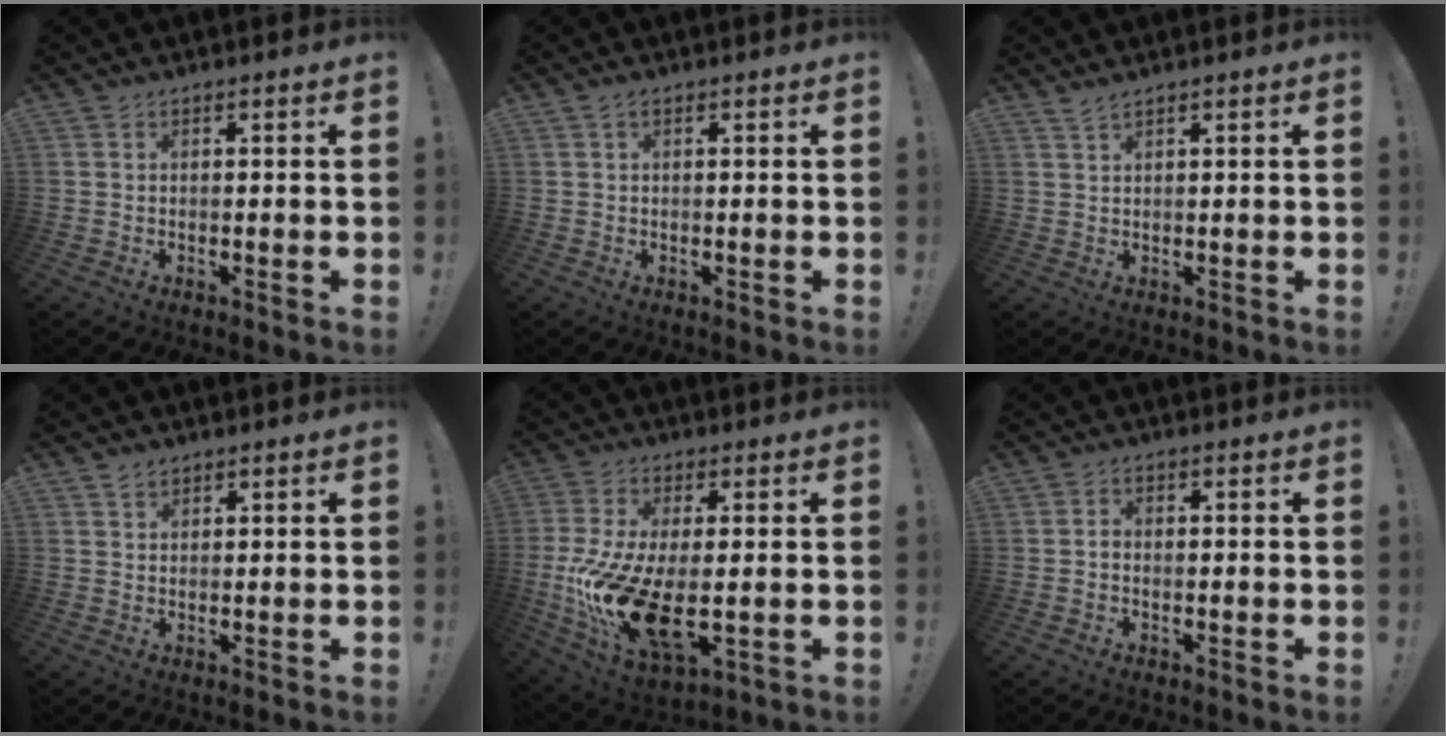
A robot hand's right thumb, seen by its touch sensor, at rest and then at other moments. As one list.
[{"total": 0.9, "force": [0.3, 0.5, 0.7], "torque": [-0.017, 0.003, 0.007]}, {"total": 1.8, "force": [1.6, 0.2, 0.9], "torque": [-0.022, -0.005, 0.030]}, {"total": 1.9, "force": [1.6, 0.9, 0.5], "torque": [0.003, -0.012, 0.027]}, {"total": 18.7, "force": [-2.3, 8.9, 16.3], "torque": [-0.319, -0.009, -0.028]}, {"total": 0.9, "force": [-0.4, 0.4, 0.7], "torque": [-0.012, 0.003, -0.007]}]